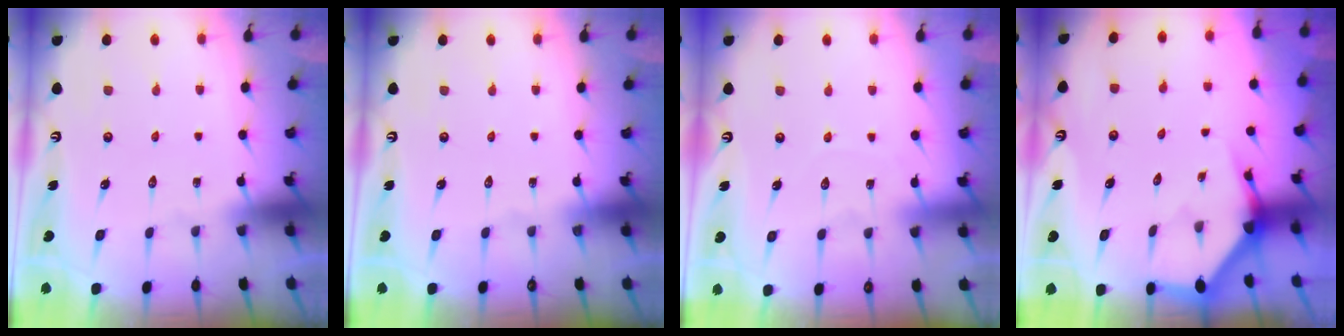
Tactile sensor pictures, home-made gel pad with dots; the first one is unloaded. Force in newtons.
{"total": 0.0}
{"total": 4.8, "press": 4.8, "slide": 0.6}
{"total": 3.6, "press": 3.6, "slide": 0.2}